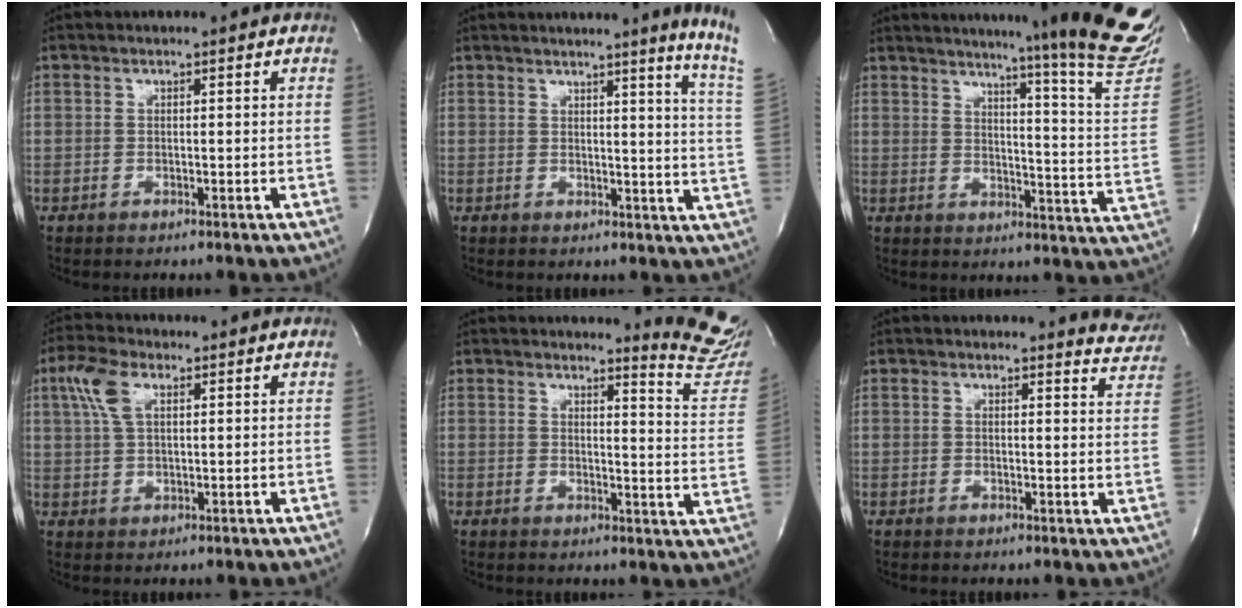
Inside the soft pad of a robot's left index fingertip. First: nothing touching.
{"total": 10.9, "force": [8.5, -2.7, 6.2], "torque": [-0.079, -0.072, 0.076]}
{"total": 26.1, "force": [21.7, -1.1, 14.4], "torque": [-0.182, -0.108, 0.259]}
{"total": 5.5, "force": [2.6, 2.2, 4.3], "torque": [-0.103, 0.019, 0.054]}
{"total": 9.6, "force": [9.5, -0.8, 1.3], "torque": [-0.008, -0.111, 0.087]}
{"total": 5.7, "force": [5.6, 0.6, -0.1], "torque": [0.011, -0.045, 0.033]}